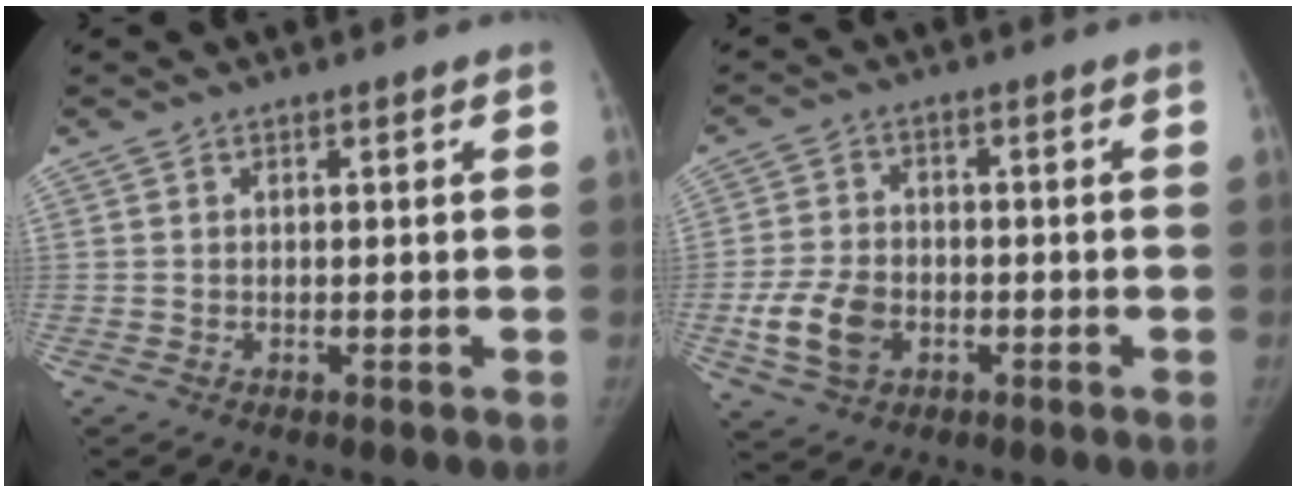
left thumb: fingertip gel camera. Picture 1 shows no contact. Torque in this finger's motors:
{"motor_torque": [-0.86, 1.04, 0.52, -0.39, 0.09]}